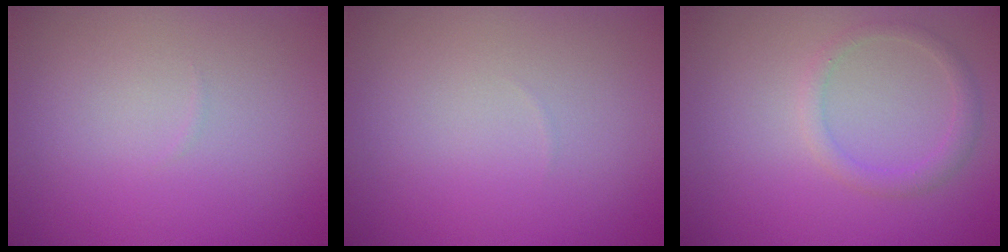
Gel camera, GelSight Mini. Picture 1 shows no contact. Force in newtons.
{"total": 0.0}
{"total": 1.7, "press": 1.7, "slide": 0.2}